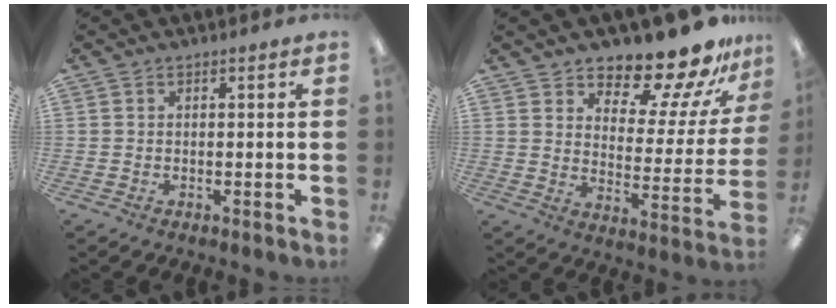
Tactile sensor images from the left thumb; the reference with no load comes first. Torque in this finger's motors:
{"motor_torque": [0.32, 0.43, 0.21, -0.14, 0.06]}